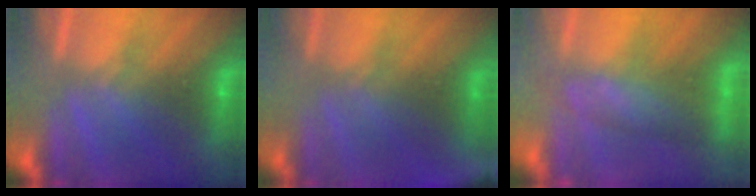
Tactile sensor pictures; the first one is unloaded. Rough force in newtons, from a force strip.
{"total": 7.5}
{"total": 3.7}